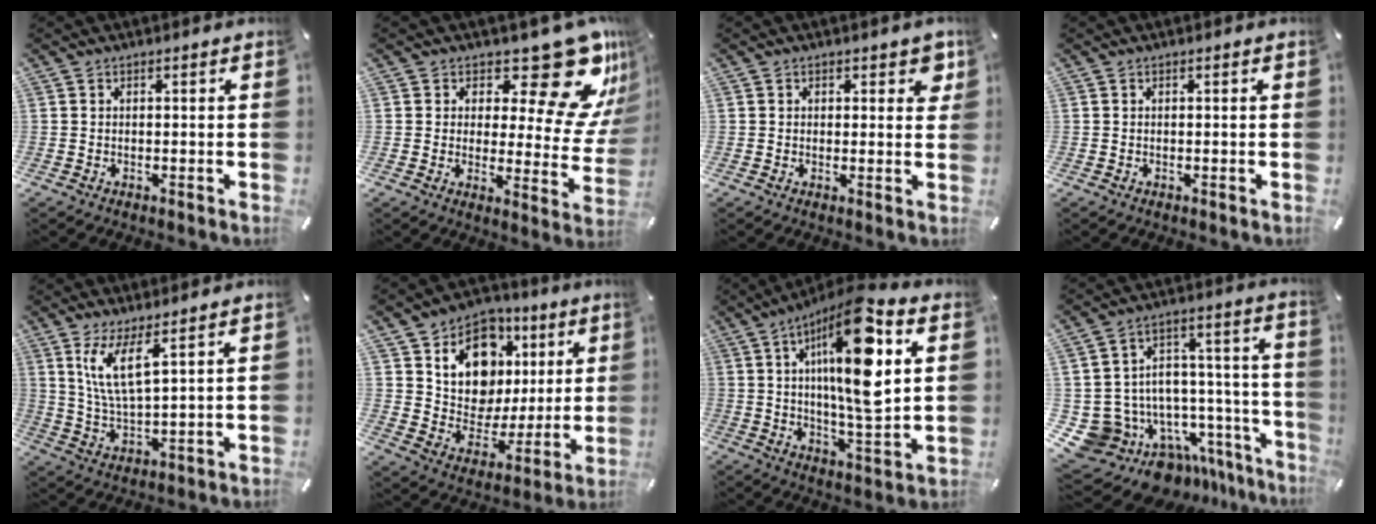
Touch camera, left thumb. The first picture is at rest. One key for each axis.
{"total": 19.2, "fx": 12.6, "fy": 8.0, "fz": 12.1, "tx": -0.150, "ty": -0.100, "tz": 0.209}
{"total": 3.5, "fx": 1.7, "fy": 2.2, "fz": 2.1, "tx": -0.005, "ty": -0.007, "tz": 0.021}
{"total": 0.0}
{"total": 9.5, "fx": 5.7, "fy": 2.4, "fz": 7.2, "tx": -0.163, "ty": -0.011, "tz": 0.102}
{"total": 14.3, "fx": 5.6, "fy": 11.6, "fz": 6.0, "tx": -0.095, "ty": -0.037, "tz": 0.109}
{"total": 21.1, "fx": 6.2, "fy": 6.2, "fz": 19.2, "tx": -0.341, "ty": -0.024, "tz": 0.083}
{"total": 13.7, "fx": -8.6, "fy": 9.9, "fz": 4.2, "tx": -0.044, "ty": 0.015, "tz": -0.122}